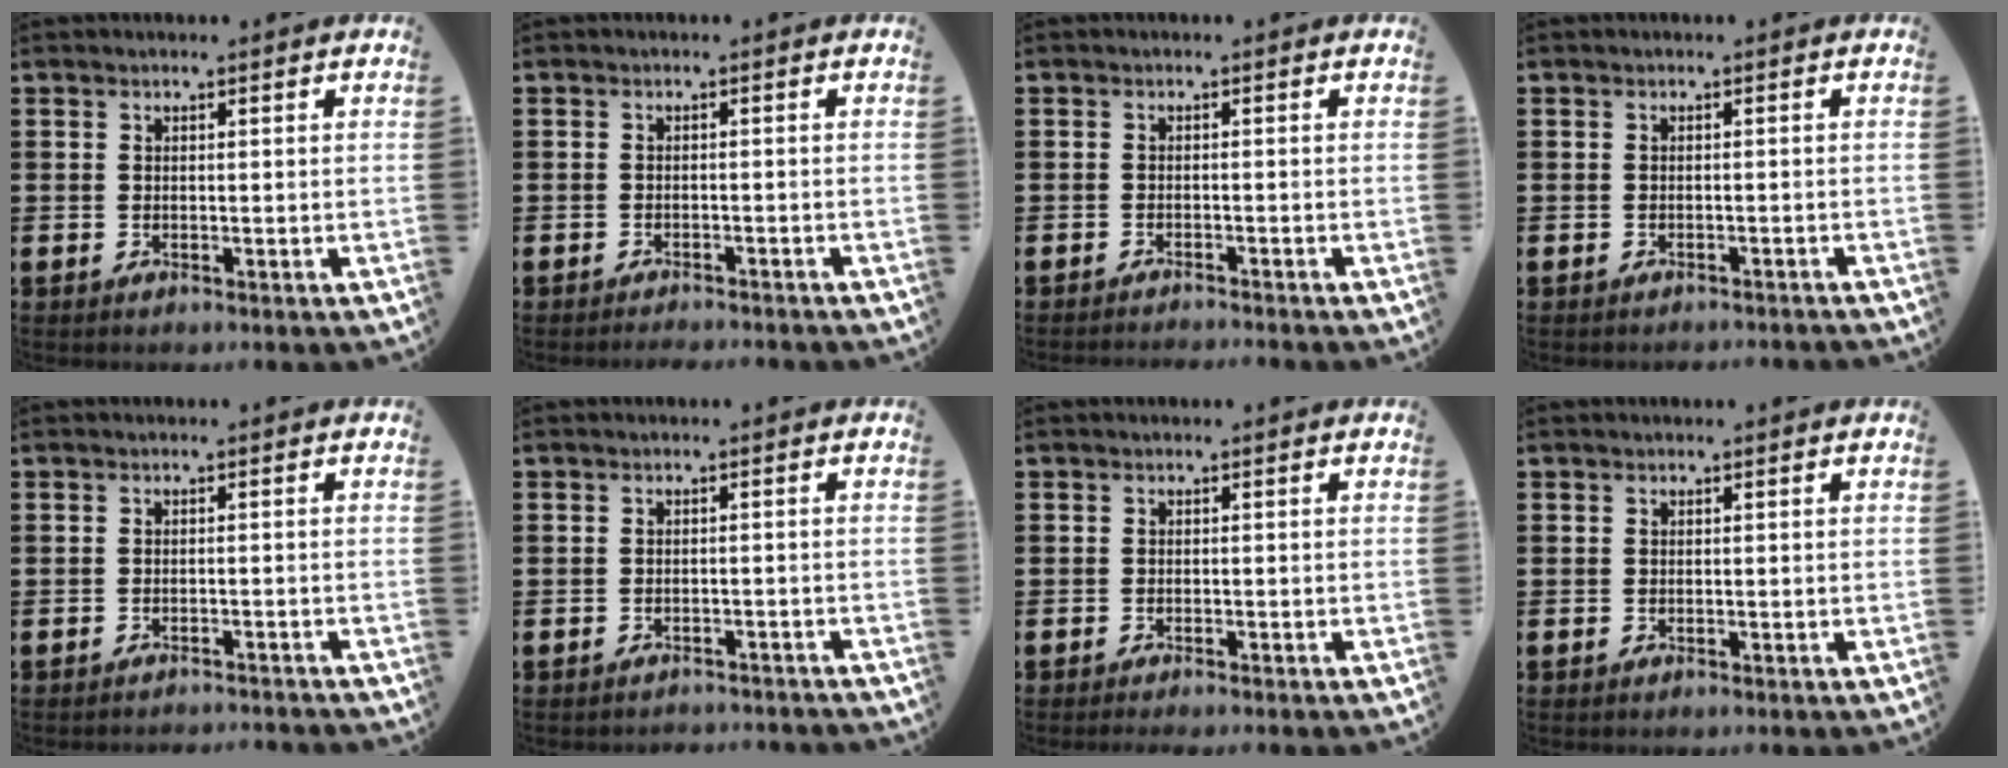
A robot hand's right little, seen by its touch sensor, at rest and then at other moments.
{"total": 1.1, "force": [-1.1, -0.1, 0.0], "torque": [-0.003, 0.002, -0.022]}
{"total": 1.0, "force": [-0.9, -0.3, 0.0], "torque": [0.001, 0.001, -0.019]}
{"total": 0.7, "force": [-0.7, -0.1, 0.1], "torque": [-0.001, -0.001, -0.014]}
{"total": 1.0, "force": [-1.0, -0.1, -0.1], "torque": [0.000, 0.002, -0.021]}
{"total": 1.1, "force": [-1.1, 0.0, -0.1], "torque": [-0.002, 0.002, -0.024]}
{"total": 0.5, "force": [-0.4, -0.1, 0.2], "torque": [-0.002, -0.002, -0.009]}
{"total": 0.0}